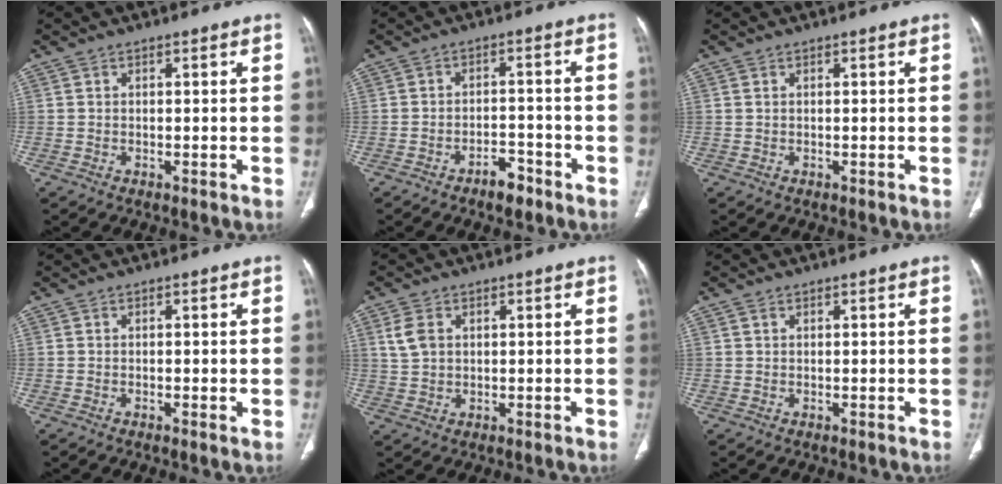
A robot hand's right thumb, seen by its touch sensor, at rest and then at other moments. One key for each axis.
{"total": 4.4, "fx": -3.1, "fy": 2.0, "fz": 2.3, "tx": -0.028, "ty": 0.025, "tz": -0.046}
{"total": 0.6, "fx": 0.3, "fy": 0.3, "fz": 0.3, "tx": -0.009, "ty": 0.005, "tz": 0.008}
{"total": 0.8, "fx": -0.1, "fy": 0.3, "fz": 0.8, "tx": -0.013, "ty": -0.002, "tz": -0.002}
{"total": 4.7, "fx": 1.6, "fy": 3.3, "fz": 2.9, "tx": -0.058, "ty": 0.000, "tz": 0.038}
{"total": 0.6, "fx": 0.3, "fy": 0.4, "fz": 0.3, "tx": -0.007, "ty": 0.004, "tz": 0.007}